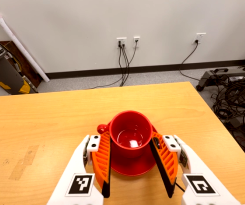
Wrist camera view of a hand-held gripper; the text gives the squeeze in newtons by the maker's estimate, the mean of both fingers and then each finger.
{"total": 2.5, "left": 2.4, "right": 2.6}